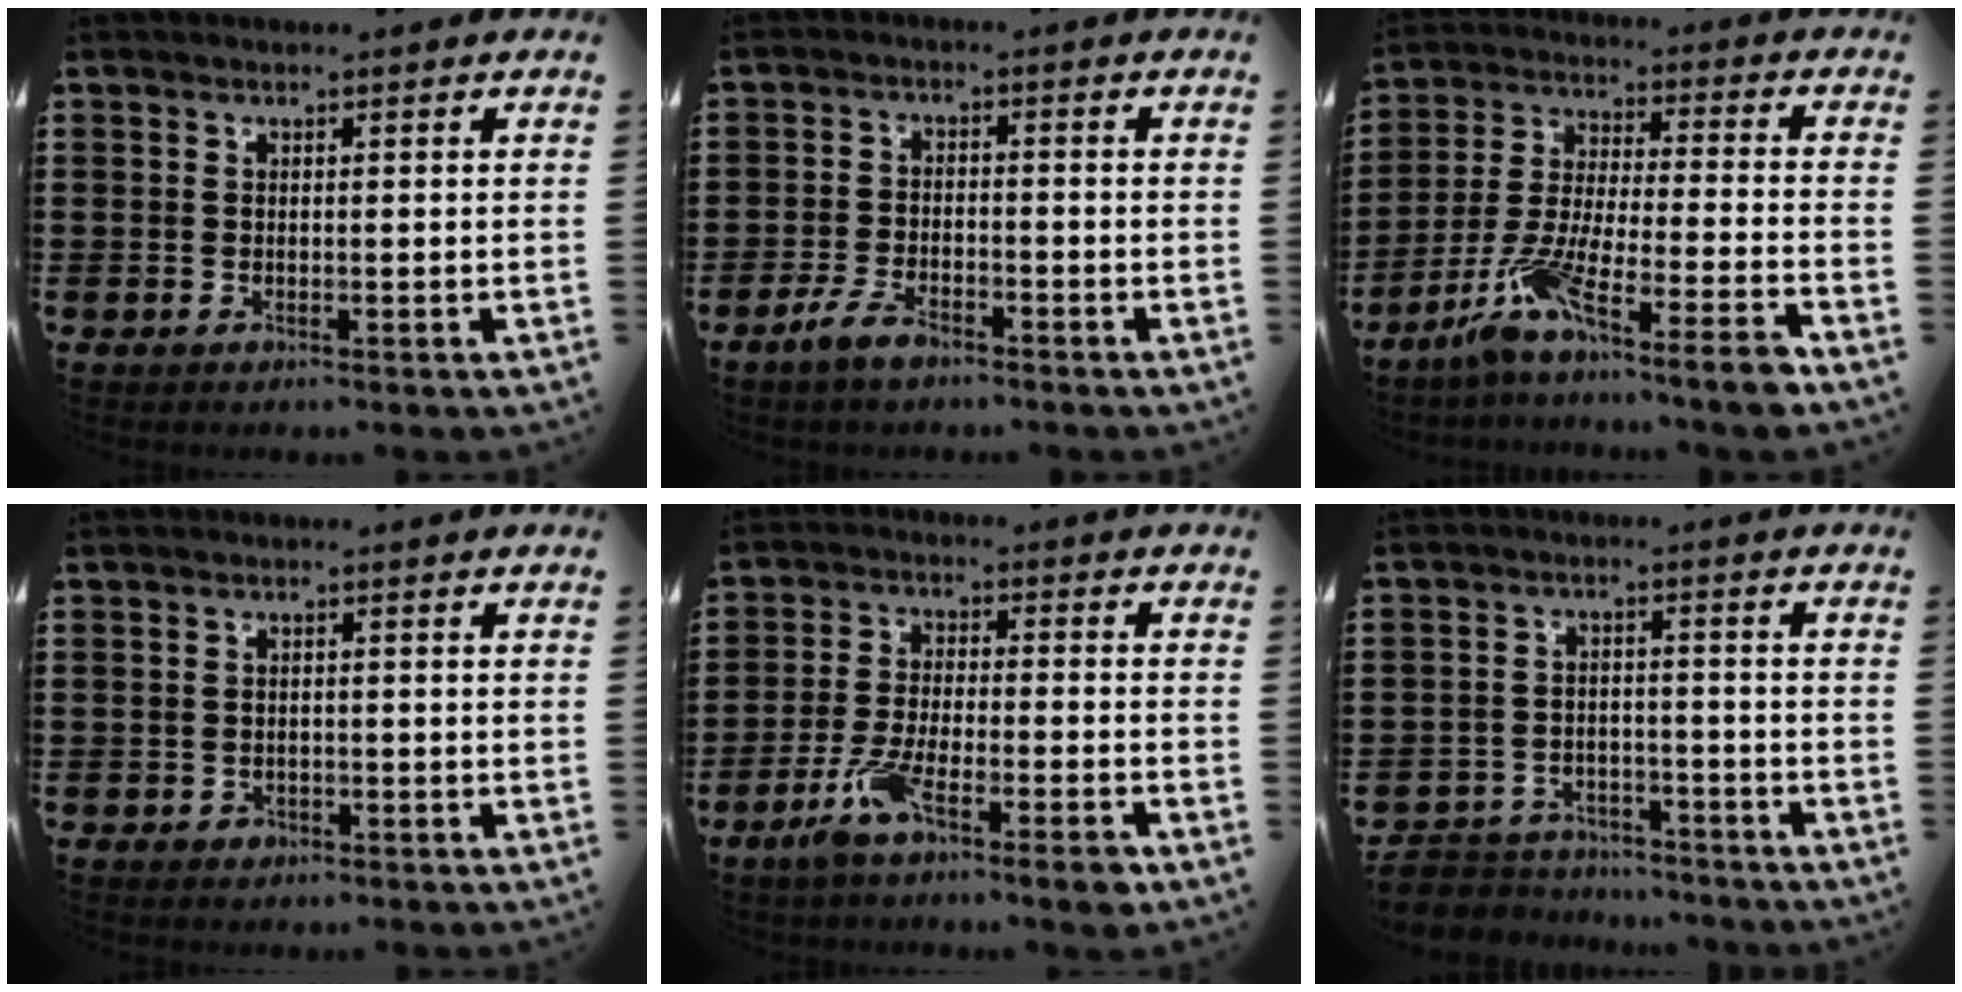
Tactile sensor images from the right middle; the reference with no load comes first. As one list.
[{"total": 4.2, "force": [-3.0, 1.6, 2.5], "torque": [-0.061, 0.004, -0.063]}, {"total": 9.5, "force": [-7.3, 0.1, 6.1], "torque": [-0.124, -0.007, -0.147]}, {"total": 0.8, "force": [-0.5, 0.6, 0.1], "torque": [-0.004, 0.003, -0.013]}, {"total": 7.6, "force": [-5.0, 1.3, 5.6], "torque": [-0.113, -0.003, -0.093]}, {"total": 4.7, "force": [-4.5, 1.3, -0.4], "torque": [-0.007, 0.007, -0.098]}]